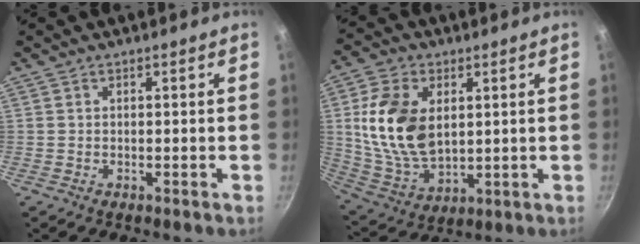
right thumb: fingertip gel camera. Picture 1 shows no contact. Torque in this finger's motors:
{"motor_torque": [0.36, 0.51, 1.70, 0.03, 0.43]}